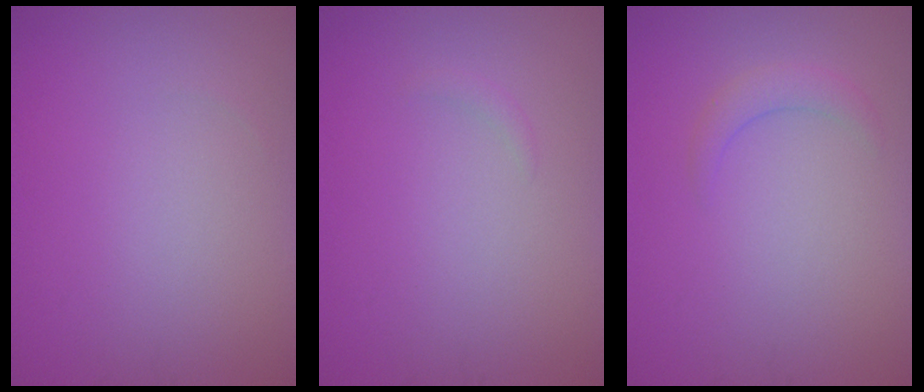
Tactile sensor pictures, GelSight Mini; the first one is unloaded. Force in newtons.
{"total": 0.6, "press": 0.6, "slide": 0.1}
{"total": 1.5, "press": 1.5, "slide": 0.1}